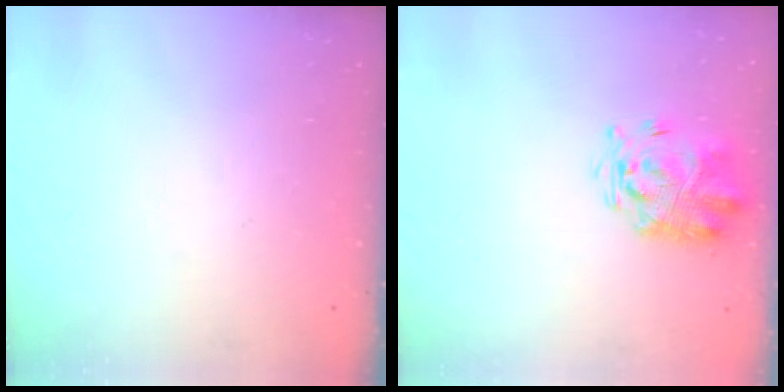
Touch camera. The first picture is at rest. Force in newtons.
{"total": 3.6, "press": 3.3, "slide": 1.5}